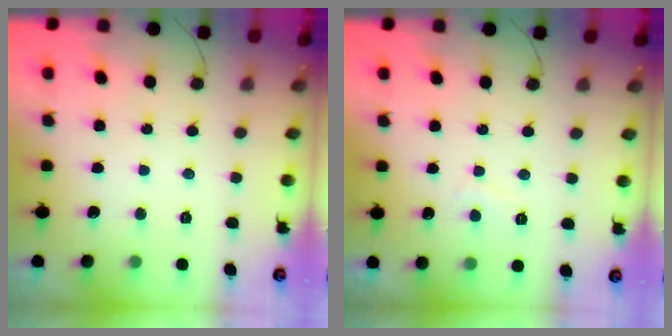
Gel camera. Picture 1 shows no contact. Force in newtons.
{"total": 0.8, "press": 0.7, "slide": 0.4}